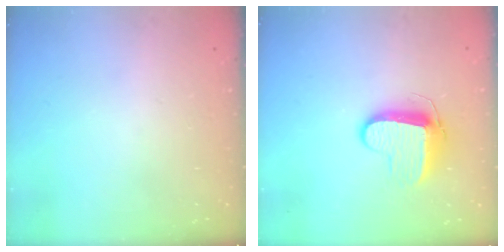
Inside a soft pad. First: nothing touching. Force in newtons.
{"total": 9.7, "press": 9.7, "slide": 0.4}